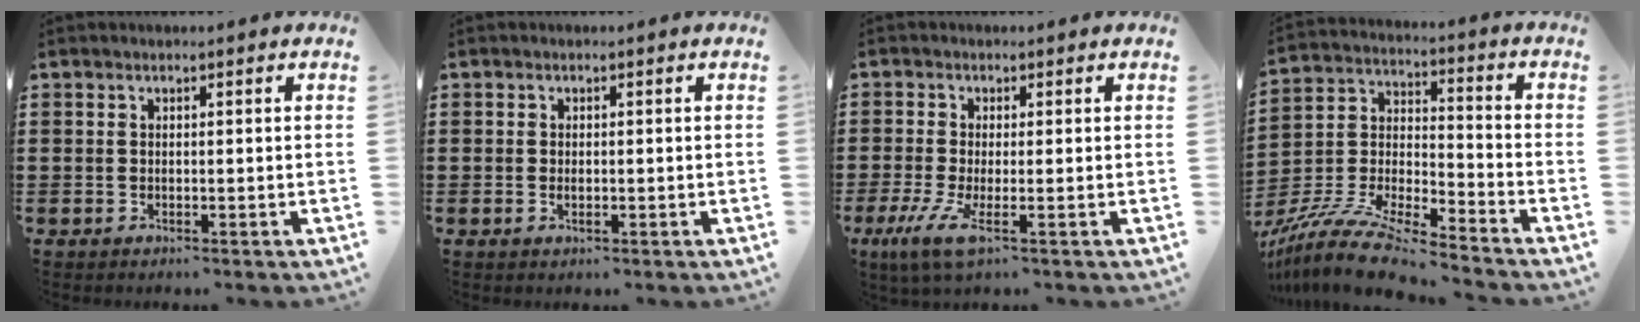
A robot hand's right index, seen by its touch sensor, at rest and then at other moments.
{"total": 0.9, "force": [-0.1, 0.3, 0.9], "torque": [-0.019, -0.004, -0.001]}
{"total": 4.4, "force": [-1.7, 0.6, 4.0], "torque": [-0.091, -0.017, -0.030]}
{"total": 11.5, "force": [-10.5, 1.0, 4.7], "torque": [-0.102, 0.010, -0.211]}